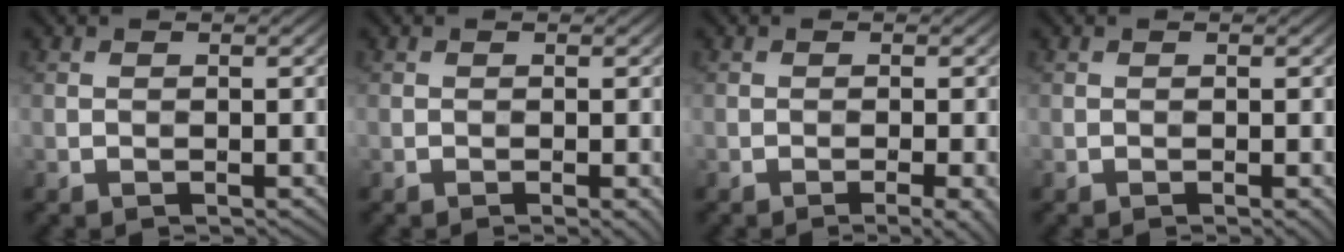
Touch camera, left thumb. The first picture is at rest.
{"total": 1.0, "force": [-0.4, 0.1, 0.9], "torque": [-0.014, -0.004, -0.008]}
{"total": 2.7, "force": [-1.3, 0.4, 2.3], "torque": [-0.031, 0.004, -0.023]}
{"total": 0.7, "force": [-0.2, 0.1, 0.6], "torque": [-0.011, -0.003, -0.006]}